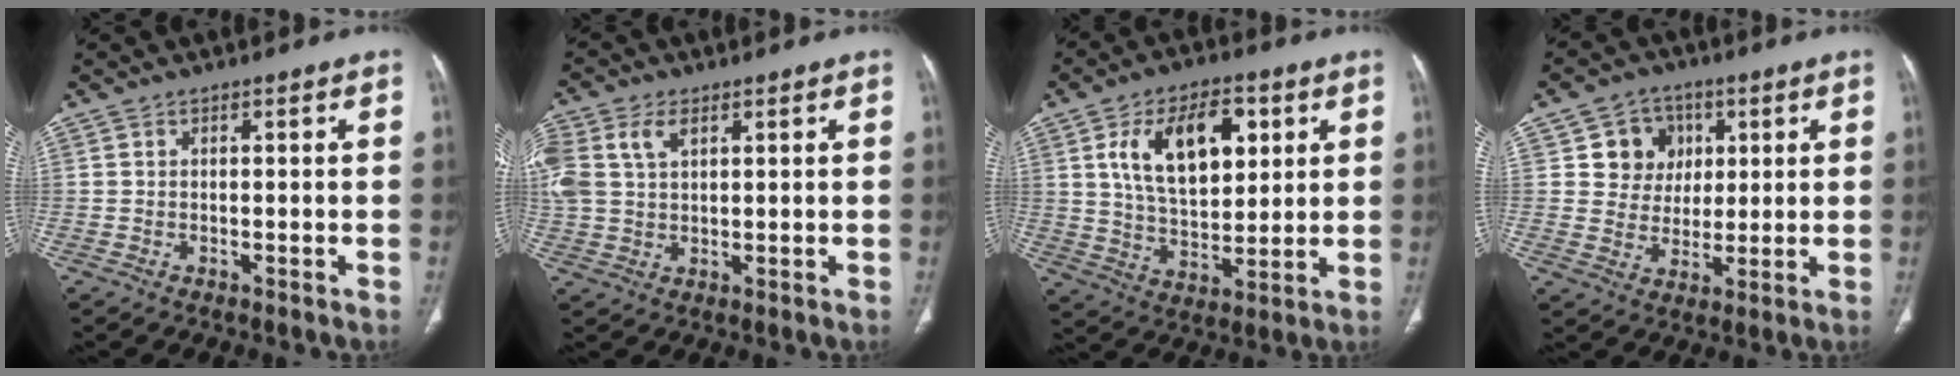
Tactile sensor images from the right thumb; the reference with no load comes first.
{"total": 11.1, "force": [4.2, 7.2, 7.2], "torque": [-0.192, 0.010, 0.086]}
{"total": 15.9, "force": [5.4, 8.9, 12.1], "torque": [-0.173, -0.014, 0.101]}
{"total": 8.6, "force": [2.7, 7.9, 2.1], "torque": [0.009, -0.003, 0.045]}